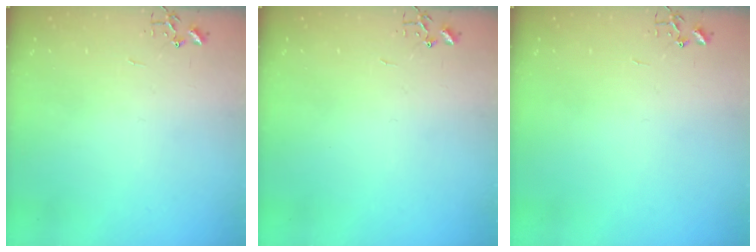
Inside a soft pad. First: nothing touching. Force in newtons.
{"total": 0.0}
{"total": 0.0}